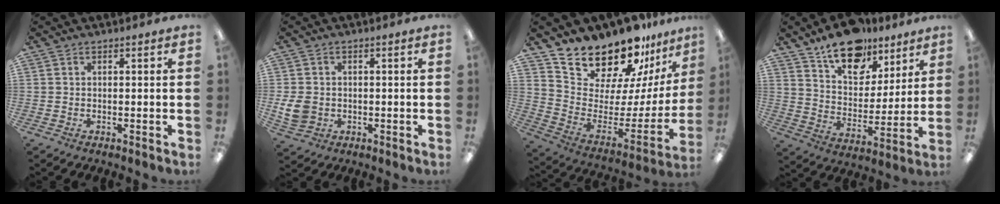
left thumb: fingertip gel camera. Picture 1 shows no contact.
{"total": 6.1, "force": [-0.4, 5.2, 3.2], "torque": [-0.068, 0.005, -0.006]}
{"total": 19.8, "force": [18.4, 6.1, 4.0], "torque": [-0.077, -0.164, 0.333]}
{"total": 16.2, "force": [11.9, 8.7, 6.7], "torque": [-0.102, -0.070, 0.214]}